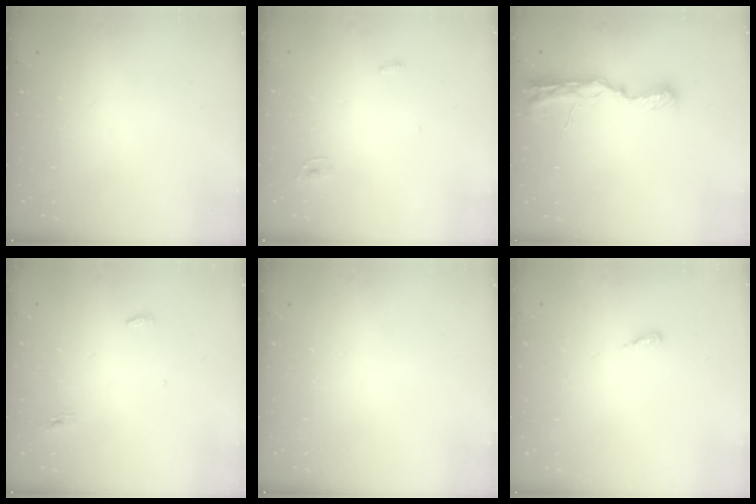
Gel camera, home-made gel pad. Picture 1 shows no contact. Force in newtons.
{"total": 2.4, "press": 2.4, "slide": 0.2}
{"total": 10.7, "press": 9.7, "slide": 4.5}
{"total": 3.6, "press": 3.5, "slide": 0.9}
{"total": 0.0}
{"total": 2.8, "press": 2.8, "slide": 0.2}